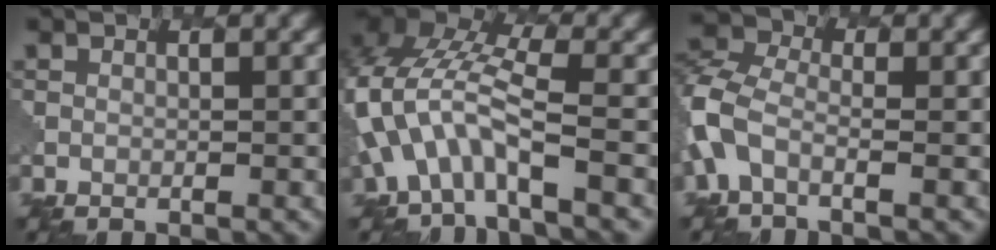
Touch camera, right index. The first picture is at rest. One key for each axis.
{"total": 7.1, "fx": -1.7, "fy": 3.5, "fz": 5.9, "tx": -0.127, "ty": 0.016, "tz": -0.042}
{"total": 4.6, "fx": -2.0, "fy": 2.5, "fz": 3.3, "tx": -0.086, "ty": 0.001, "tz": -0.056}